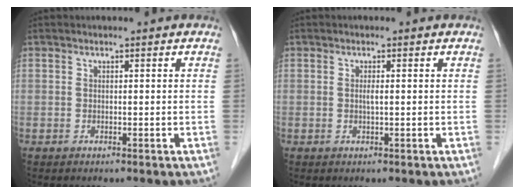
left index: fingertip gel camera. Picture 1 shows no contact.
{"total": 0.9, "force": [0.1, 0.0, 0.9], "torque": [-0.021, -0.001, 0.000]}